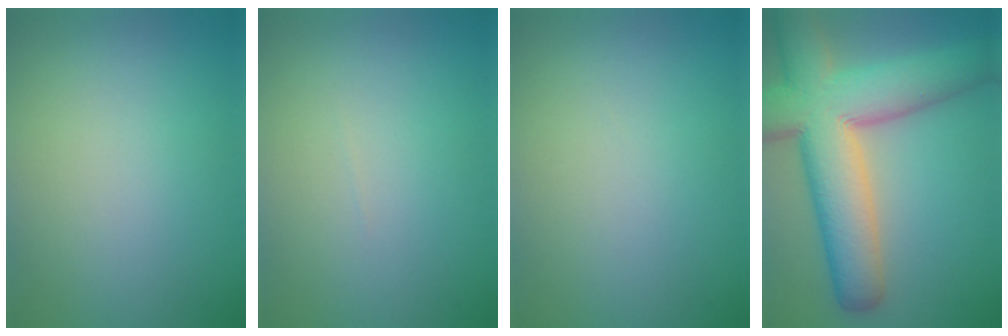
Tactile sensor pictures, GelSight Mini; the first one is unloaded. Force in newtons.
{"total": 0.0}
{"total": 0.0}
{"total": 12.7, "press": 12.7, "slide": 0.7}